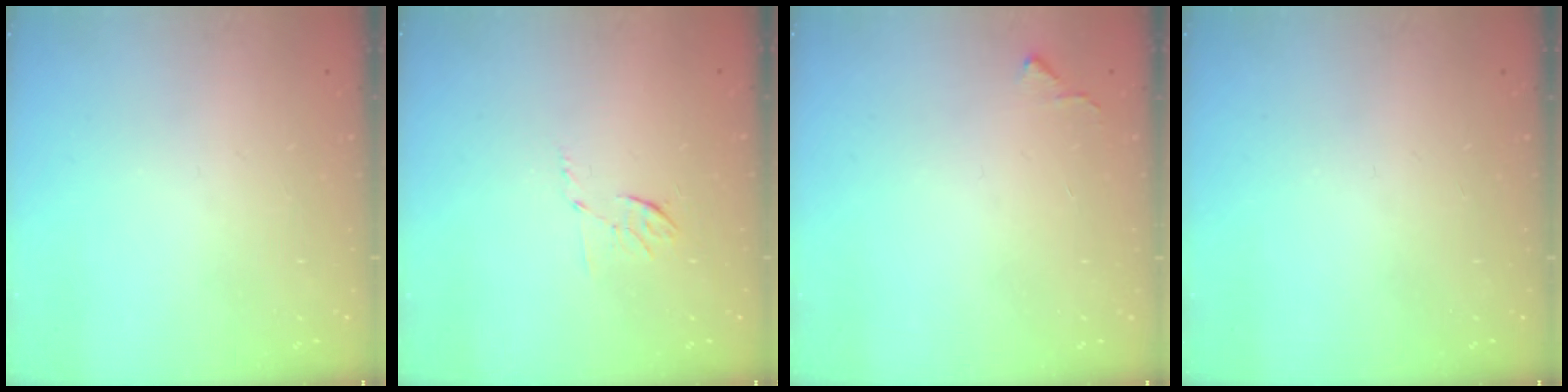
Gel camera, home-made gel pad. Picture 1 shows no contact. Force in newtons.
{"total": 5.7, "press": 5.5, "slide": 1.5}
{"total": 5.1, "press": 5.0, "slide": 0.7}
{"total": 0.0}